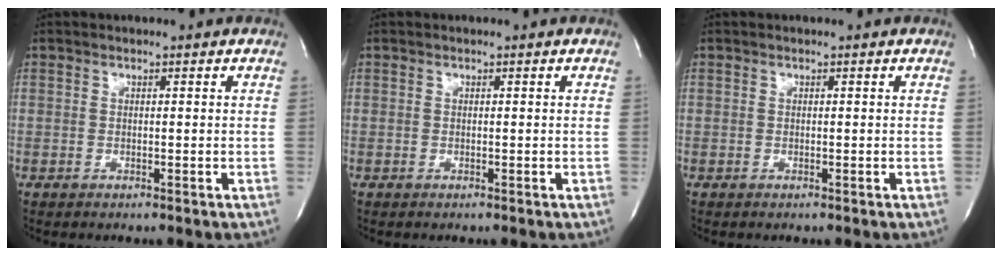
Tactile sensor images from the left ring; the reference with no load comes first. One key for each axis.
{"total": 0.0}
{"total": 0.0}